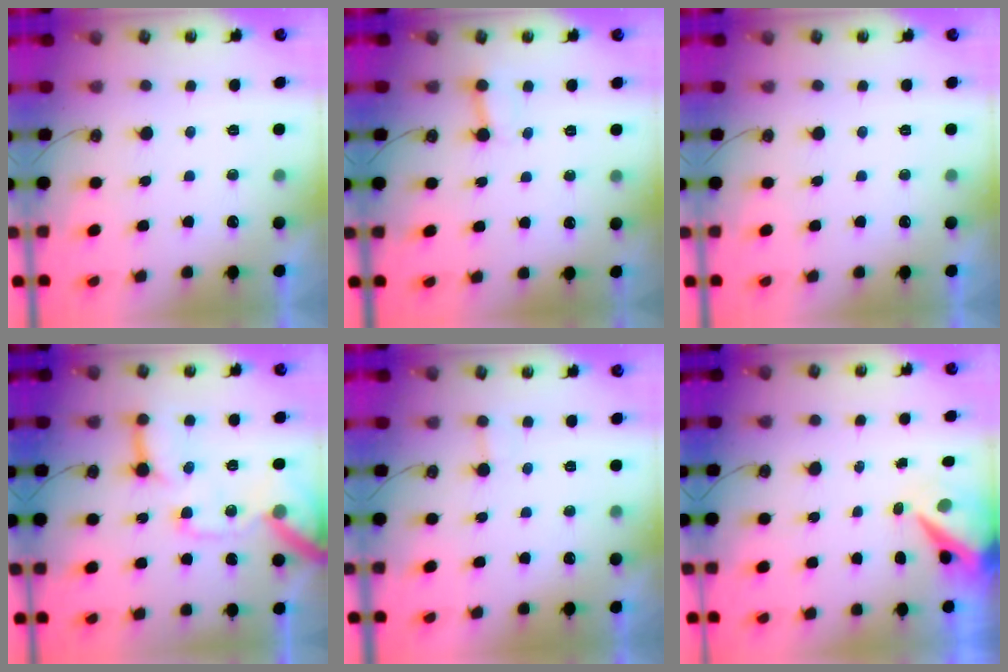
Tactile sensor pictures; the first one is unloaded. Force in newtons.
{"total": 2.7, "press": 2.7, "slide": 0.1}
{"total": 0.0}
{"total": 18.3, "press": 18.1, "slide": 2.3}
{"total": 3.6, "press": 3.6, "slide": 0.3}
{"total": 8.0, "press": 8.0, "slide": 1.0}